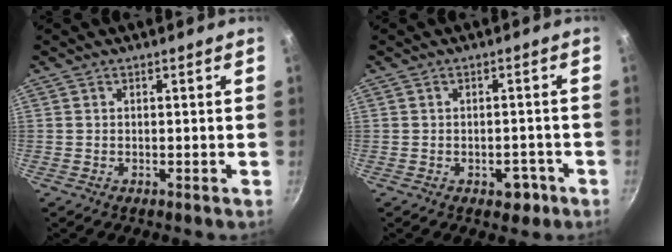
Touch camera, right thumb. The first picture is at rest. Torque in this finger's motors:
{"motor_torque": [0.40, 0.18, 0.41, -0.14, 0.14]}